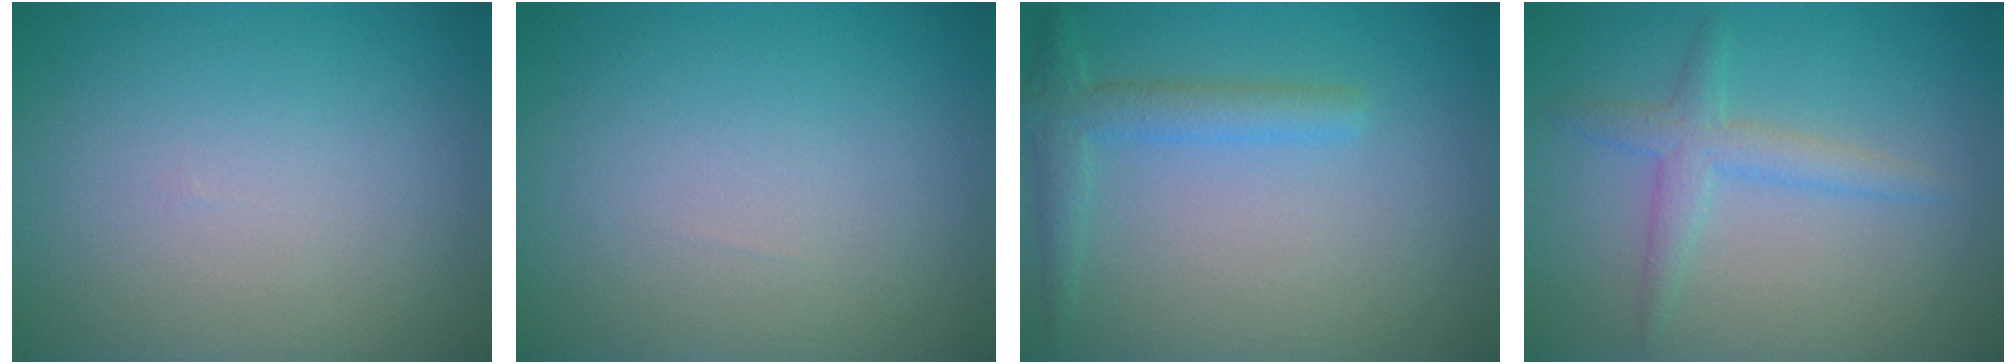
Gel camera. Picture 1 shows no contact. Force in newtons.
{"total": 0.0}
{"total": 2.6, "press": 2.6, "slide": 0.2}
{"total": 1.8, "press": 1.8, "slide": 0.1}